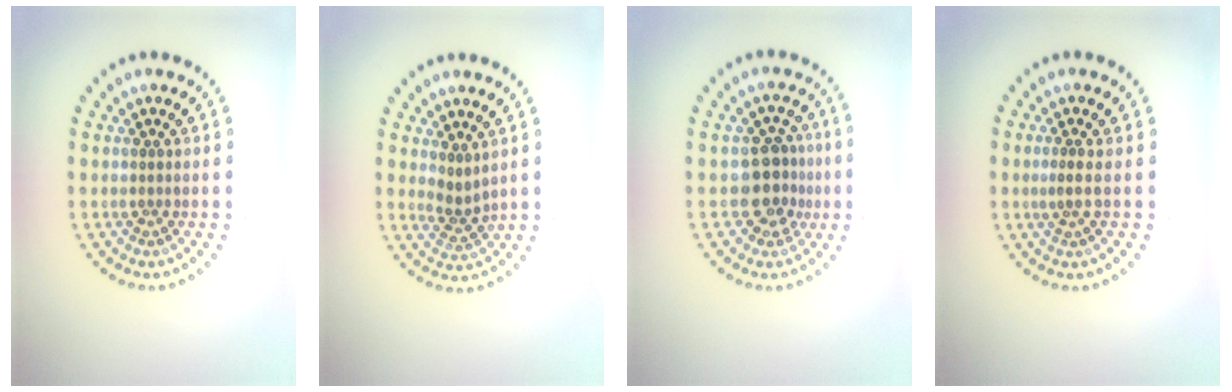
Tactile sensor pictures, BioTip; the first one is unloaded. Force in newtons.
{"total": 2.0, "press": 1.2, "slide": 1.5}
{"total": 3.9, "press": 3.5, "slide": 1.7}
{"total": 1.0, "press": 0.5, "slide": 0.9}